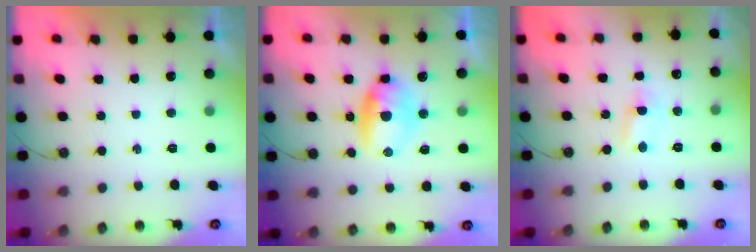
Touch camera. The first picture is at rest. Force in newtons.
{"total": 16.7, "press": 10.2, "slide": 13.2}
{"total": 2.8, "press": 2.8, "slide": 0.3}